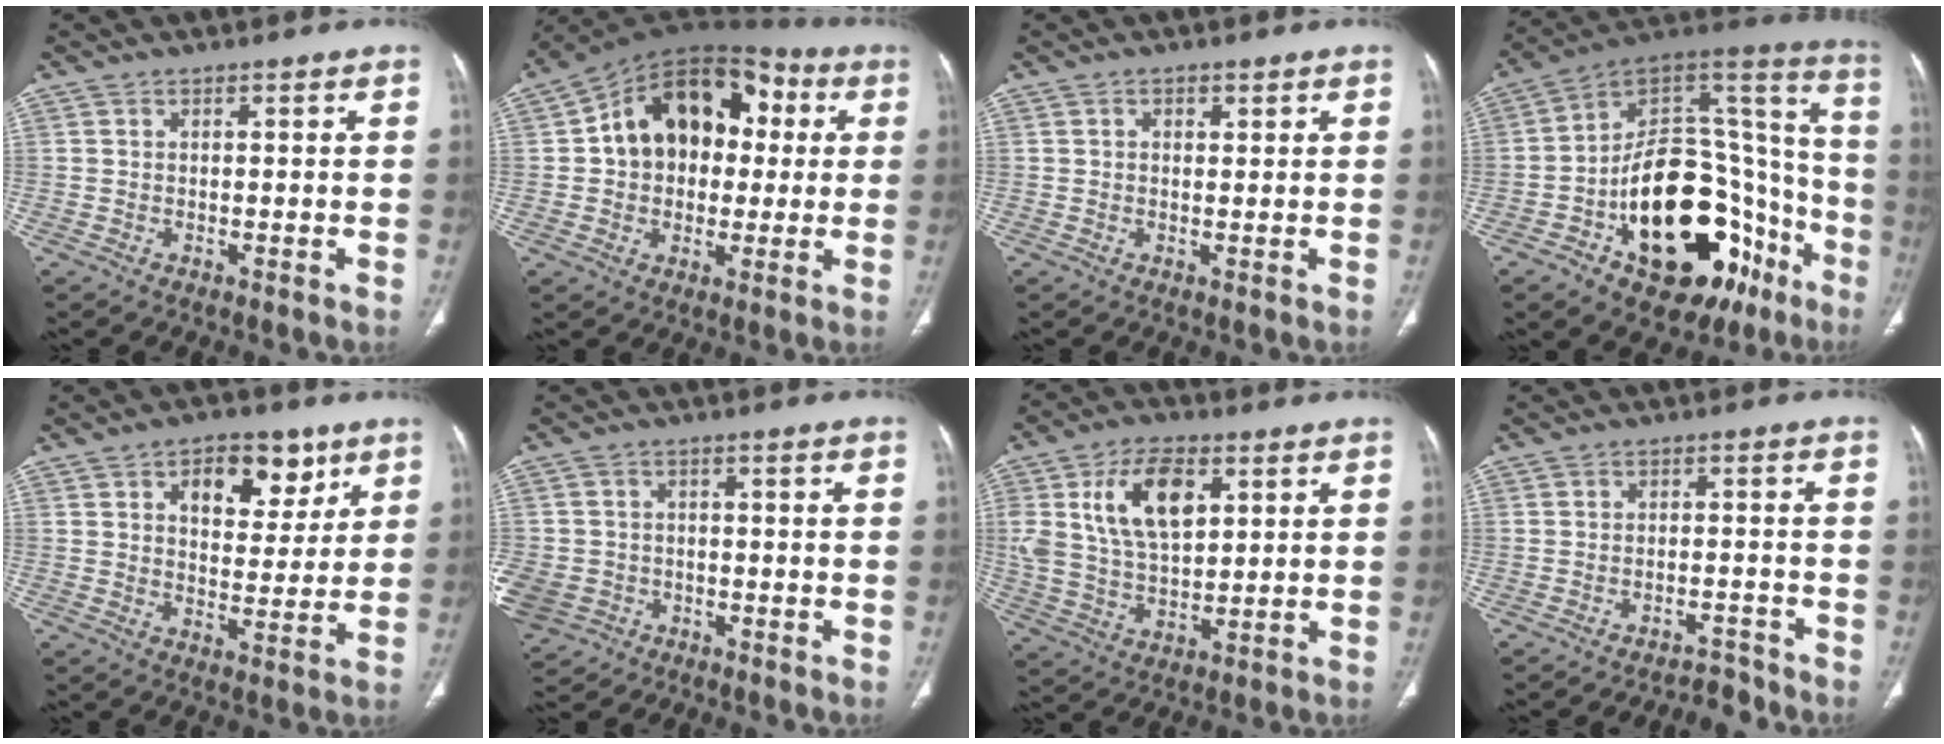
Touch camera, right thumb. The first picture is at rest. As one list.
[{"total": 18.9, "force": [2.6, 13.4, 13.1], "torque": [-0.161, 0.036, 0.035]}, {"total": 1.6, "force": [0.7, 1.0, 1.0], "torque": [-0.012, -0.002, 0.012]}, {"total": 36.3, "force": [-14.1, 19.5, 27.1], "torque": [-0.326, 0.086, -0.200]}, {"total": 11.2, "force": [5.5, 6.7, 7.1], "torque": [-0.062, -0.022, 0.080]}, {"total": 9.8, "force": [-3.6, 8.5, 3.4], "torque": [-0.095, 0.016, -0.052]}, {"total": 14.2, "force": [4.9, 7.8, 10.8], "torque": [-0.188, -0.011, 0.098]}, {"total": 3.8, "force": [-3.6, 1.1, 0.0], "torque": [-0.001, 0.032, -0.052]}]